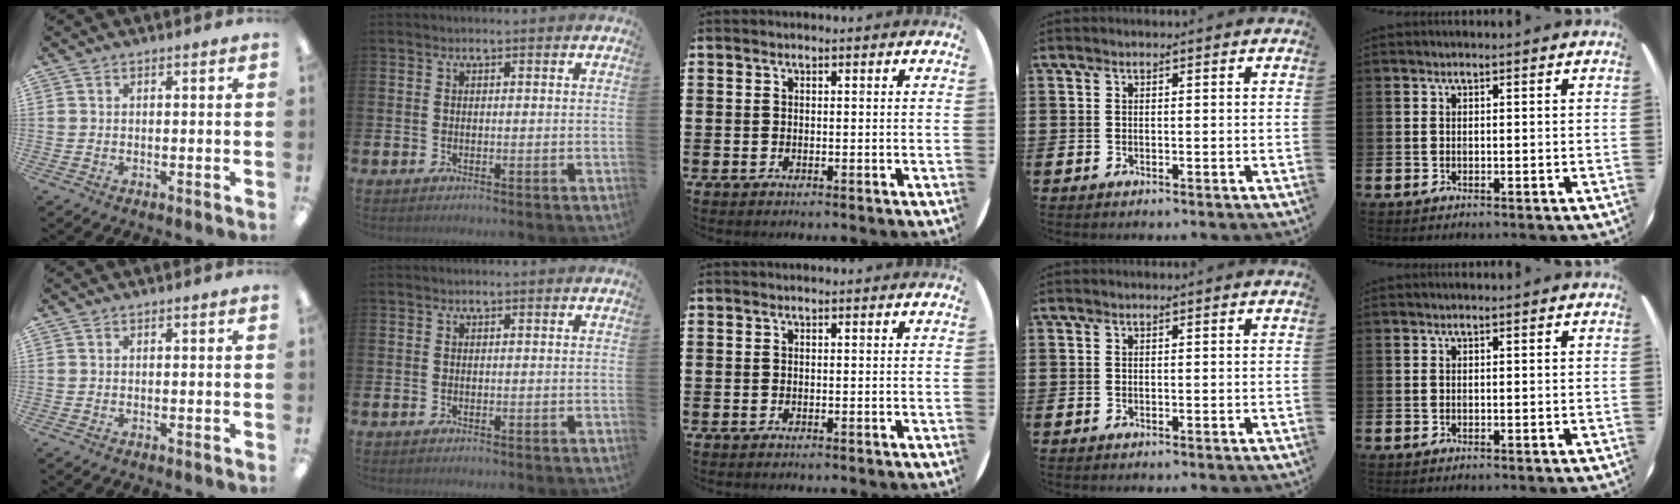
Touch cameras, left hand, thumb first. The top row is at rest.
{}